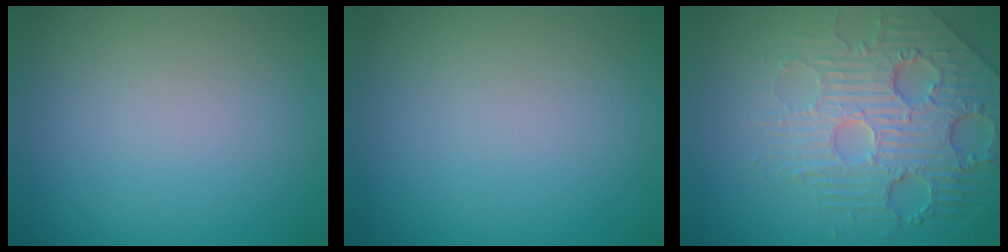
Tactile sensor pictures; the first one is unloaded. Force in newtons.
{"total": 0.0}
{"total": 6.9, "press": 5.2, "slide": 4.5}